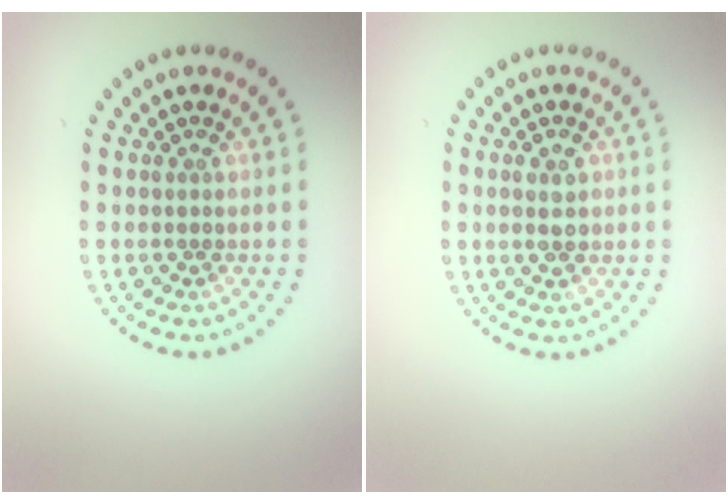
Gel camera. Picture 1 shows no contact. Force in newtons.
{"total": 2.0, "press": 1.9, "slide": 0.3}